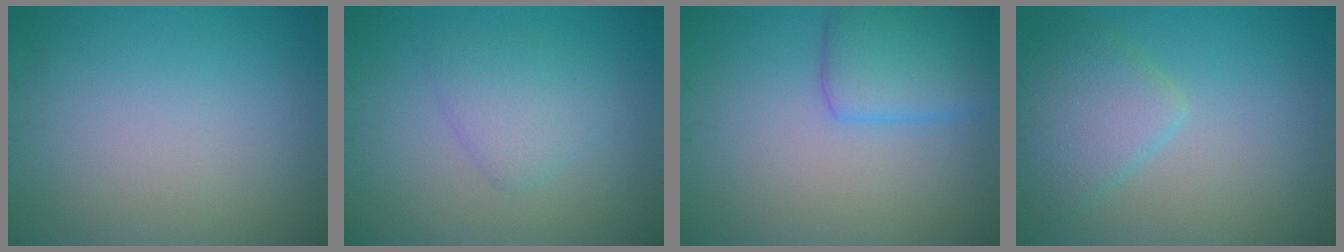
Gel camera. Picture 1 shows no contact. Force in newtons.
{"total": 2.6, "press": 2.6, "slide": 0.2}
{"total": 4.2, "press": 4.2, "slide": 0.2}
{"total": 3.8, "press": 3.8, "slide": 0.3}